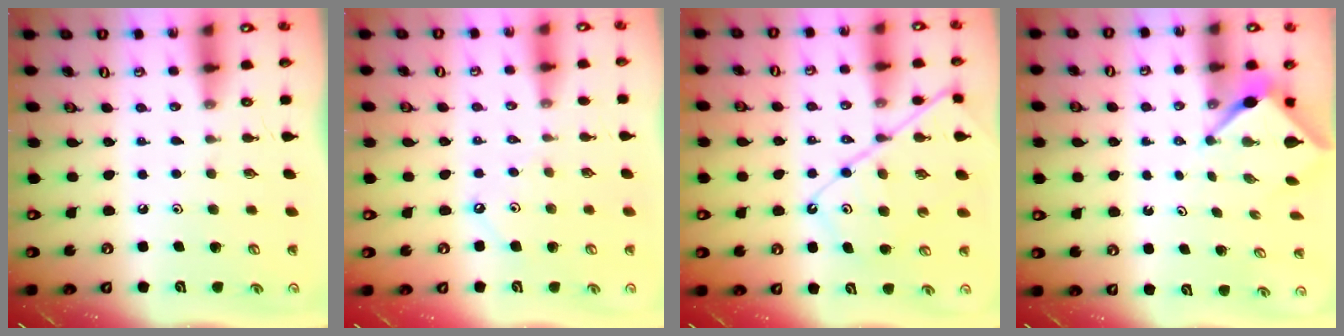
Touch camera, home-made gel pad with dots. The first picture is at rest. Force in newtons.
{"total": 2.5, "press": 2.5, "slide": 0.4}
{"total": 12.1, "press": 12.0, "slide": 1.4}
{"total": 3.0, "press": 3.0, "slide": 0.2}